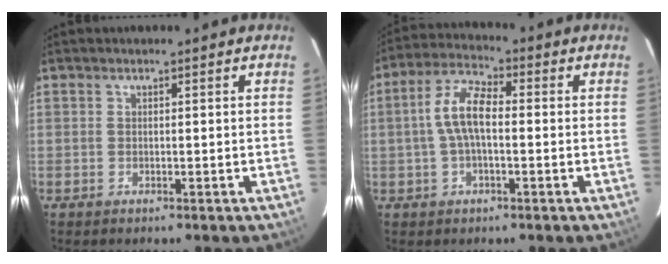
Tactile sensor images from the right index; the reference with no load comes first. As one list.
[{"total": 7.6, "force": [-0.4, 3.2, 6.9], "torque": [-0.143, 0.019, -0.011]}]